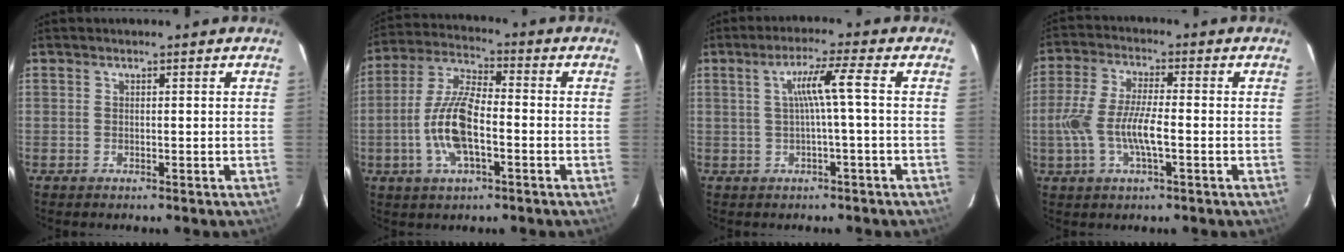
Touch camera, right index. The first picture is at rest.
{"total": 12.0, "force": [-3.3, 4.2, 10.7], "torque": [-0.226, 0.002, -0.066]}
{"total": 5.1, "force": [-0.1, -1.0, 5.0], "torque": [-0.096, 0.003, 0.004]}
{"total": 9.9, "force": [-2.2, 2.6, 9.3], "torque": [-0.195, -0.002, -0.044]}